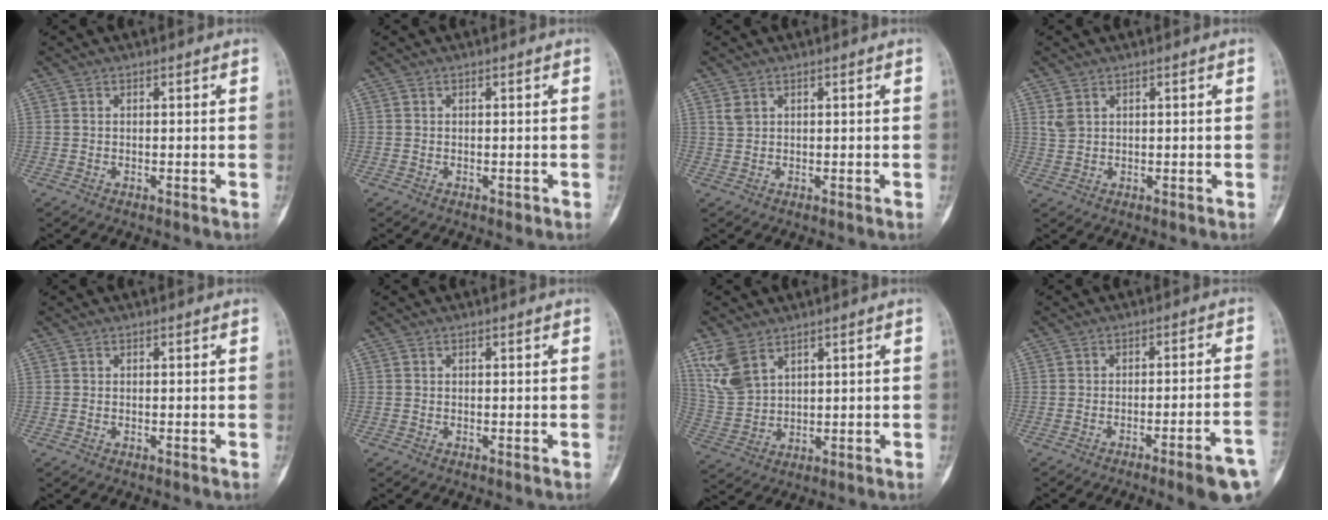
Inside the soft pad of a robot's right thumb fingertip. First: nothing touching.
{"total": 0.6, "force": [-0.3, 0.4, 0.3], "torque": [0.006, 0.002, -0.004]}
{"total": 1.1, "force": [0.5, 0.7, 0.7], "torque": [-0.011, 0.006, 0.015]}
{"total": 1.9, "force": [0.9, 1.2, 1.2], "torque": [-0.025, 0.005, 0.027]}
{"total": 0.0}
{"total": 0.0}
{"total": 7.5, "force": [4.4, 4.3, 4.3], "torque": [-0.087, -0.009, 0.105]}
{"total": 9.8, "force": [-5.8, 0.6, 7.8], "torque": [-0.098, 0.027, -0.075]}